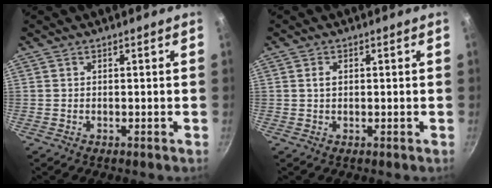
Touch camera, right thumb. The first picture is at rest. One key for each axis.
{"total": 1.4, "fx": 0.3, "fy": 1.0, "fz": 1.0, "tx": -0.016, "ty": 0.003, "tz": 0.005}